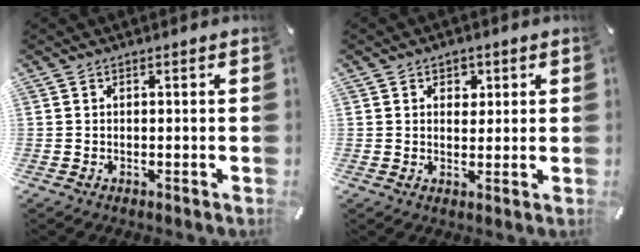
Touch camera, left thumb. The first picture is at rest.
{"total": 3.2, "force": [1.1, 2.7, 1.4], "torque": [-0.009, -0.004, 0.012]}